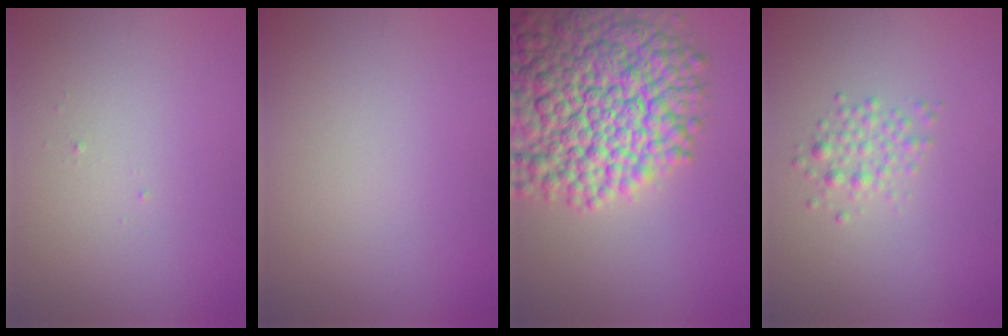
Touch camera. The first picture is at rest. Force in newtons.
{"total": 0.0}
{"total": 14.1, "press": 14.1, "slide": 0.6}
{"total": 1.9, "press": 1.9, "slide": 0.1}